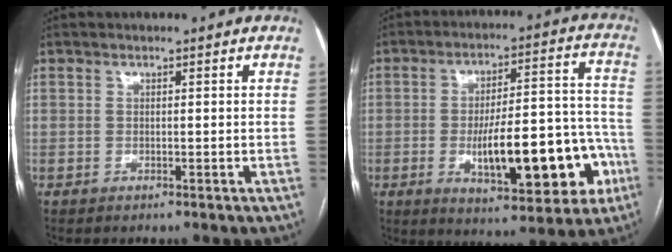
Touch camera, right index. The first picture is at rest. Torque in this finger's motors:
{"motor_torque": [1.16, -0.91, 1.05, 0.21]}